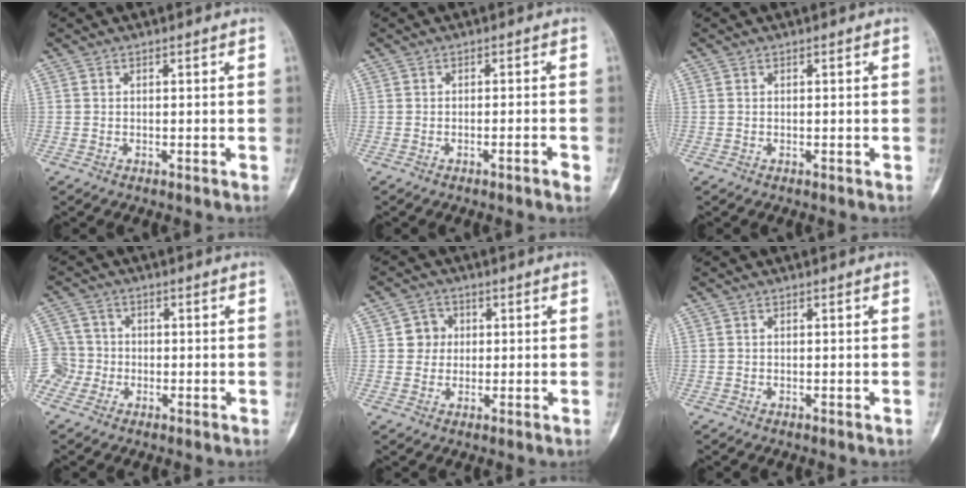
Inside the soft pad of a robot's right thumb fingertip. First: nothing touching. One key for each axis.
{"total": 2.0, "fx": -1.1, "fy": 0.2, "fz": 1.7, "tx": -0.028, "ty": 0.004, "tz": -0.015}
{"total": 0.0}
{"total": 7.1, "fx": -2.1, "fy": 6.7, "fz": 1.2, "tx": -0.014, "ty": 0.022, "tz": -0.042}
{"total": 4.1, "fx": 0.6, "fy": 4.0, "fz": 1.0, "tx": 0.011, "ty": 0.006, "tz": 0.004}
{"total": 0.0}